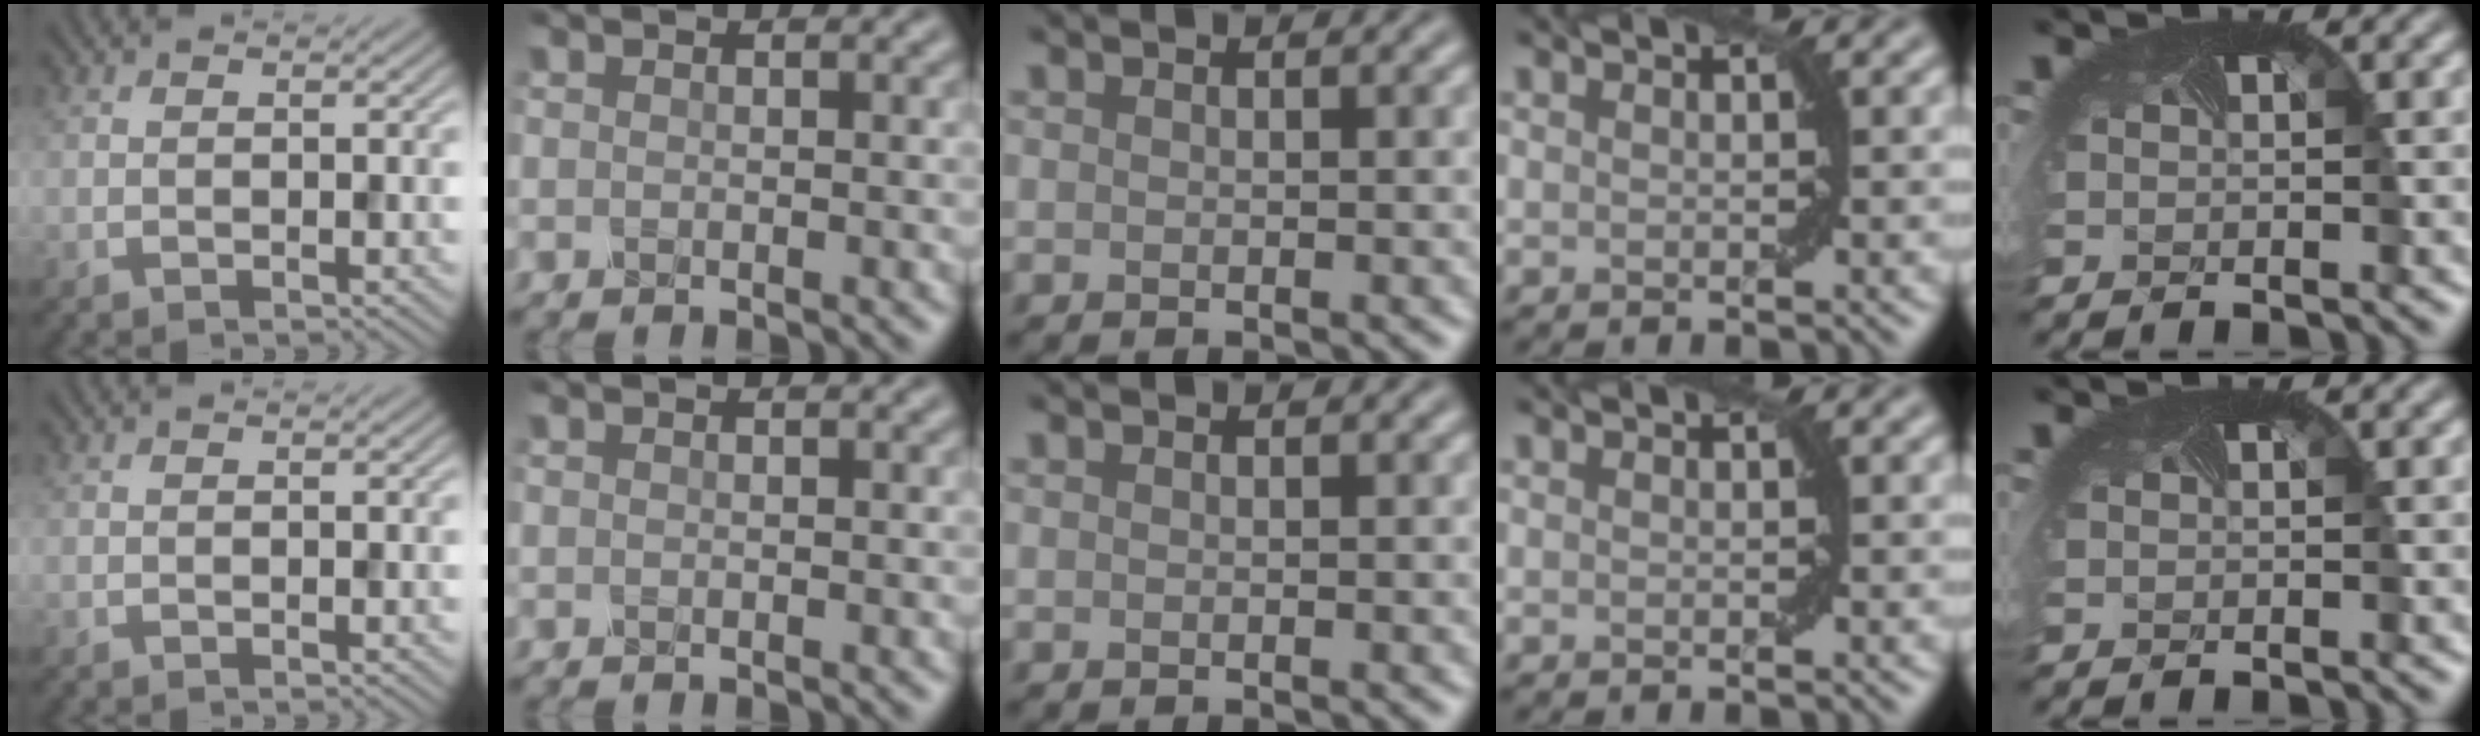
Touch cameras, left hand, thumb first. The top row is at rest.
{}